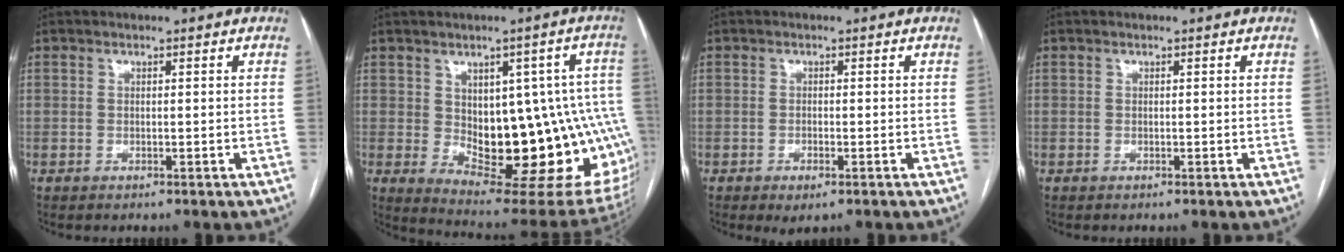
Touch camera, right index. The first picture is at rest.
{"total": 21.1, "force": [-1.2, 8.4, 19.3], "torque": [-0.175, 0.013, 0.013]}
{"total": 2.4, "force": [-1.3, 0.8, 1.8], "torque": [-0.030, -0.003, -0.015]}
{"total": 0.0}